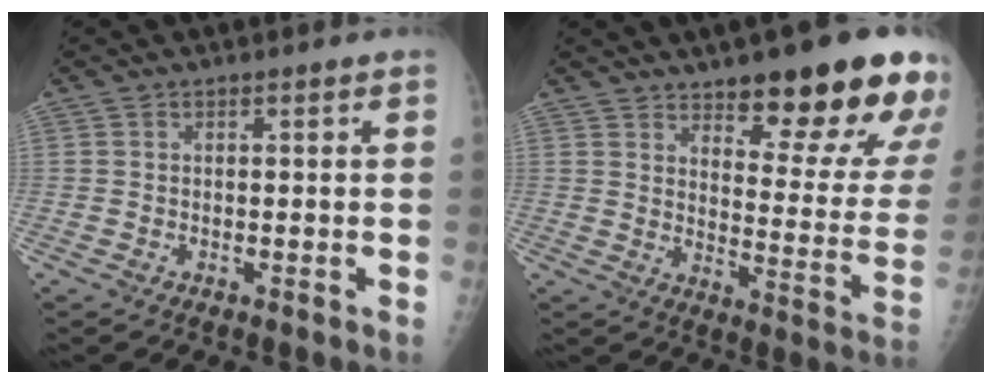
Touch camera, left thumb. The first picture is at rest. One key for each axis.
{"total": 21.6, "fx": 14.2, "fy": 5.9, "fz": 15.2, "tx": -0.157, "ty": -0.081, "tz": 0.192}